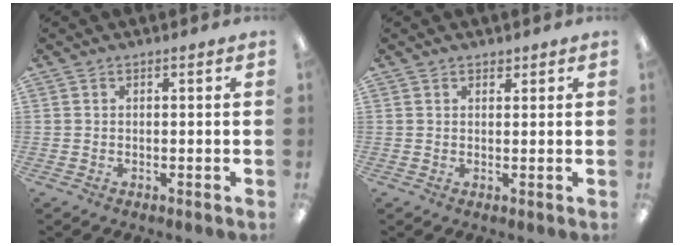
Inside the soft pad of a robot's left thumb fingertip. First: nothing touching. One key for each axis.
{"total": 1.6, "fx": 1.2, "fy": 0.8, "fz": 0.6, "tx": -0.004, "ty": -0.002, "tz": 0.020}